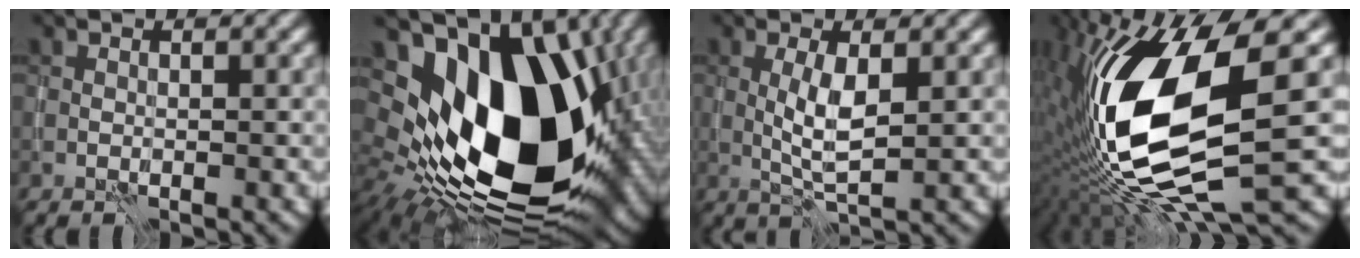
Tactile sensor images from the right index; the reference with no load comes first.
{"total": 18.9, "force": [0.6, 11.1, 15.4], "torque": [-0.240, -0.009, 0.010]}
{"total": 3.3, "force": [0.1, 0.8, 3.2], "torque": [-0.066, 0.000, 0.003]}
{"total": 17.1, "force": [-1.5, 5.9, 16.0], "torque": [-0.323, -0.014, -0.022]}